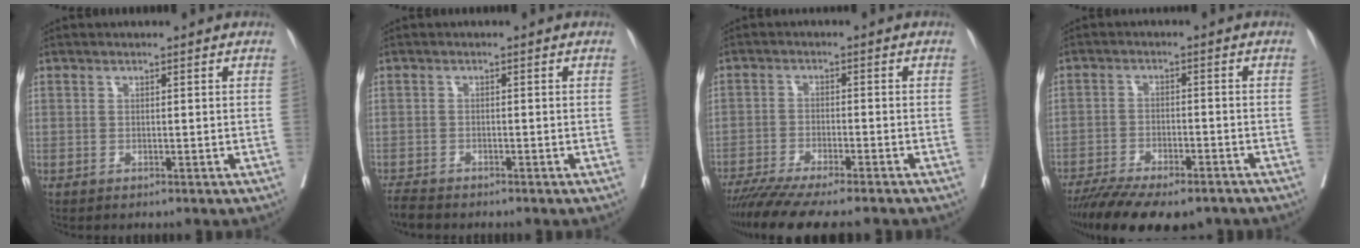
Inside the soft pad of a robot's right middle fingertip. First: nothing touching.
{"total": 3.1, "force": [-2.9, 0.4, 0.9], "torque": [-0.019, -0.013, -0.053]}
{"total": 13.7, "force": [-11.6, 0.9, 7.2], "torque": [-0.109, -0.032, -0.181]}
{"total": 15.6, "force": [-12.5, 4.5, 8.2], "torque": [-0.160, -0.019, -0.188]}